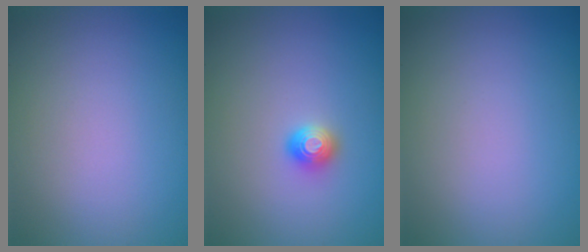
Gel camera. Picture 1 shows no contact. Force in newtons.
{"total": 1.2, "press": 1.2, "slide": 0.2}
{"total": 0.0}